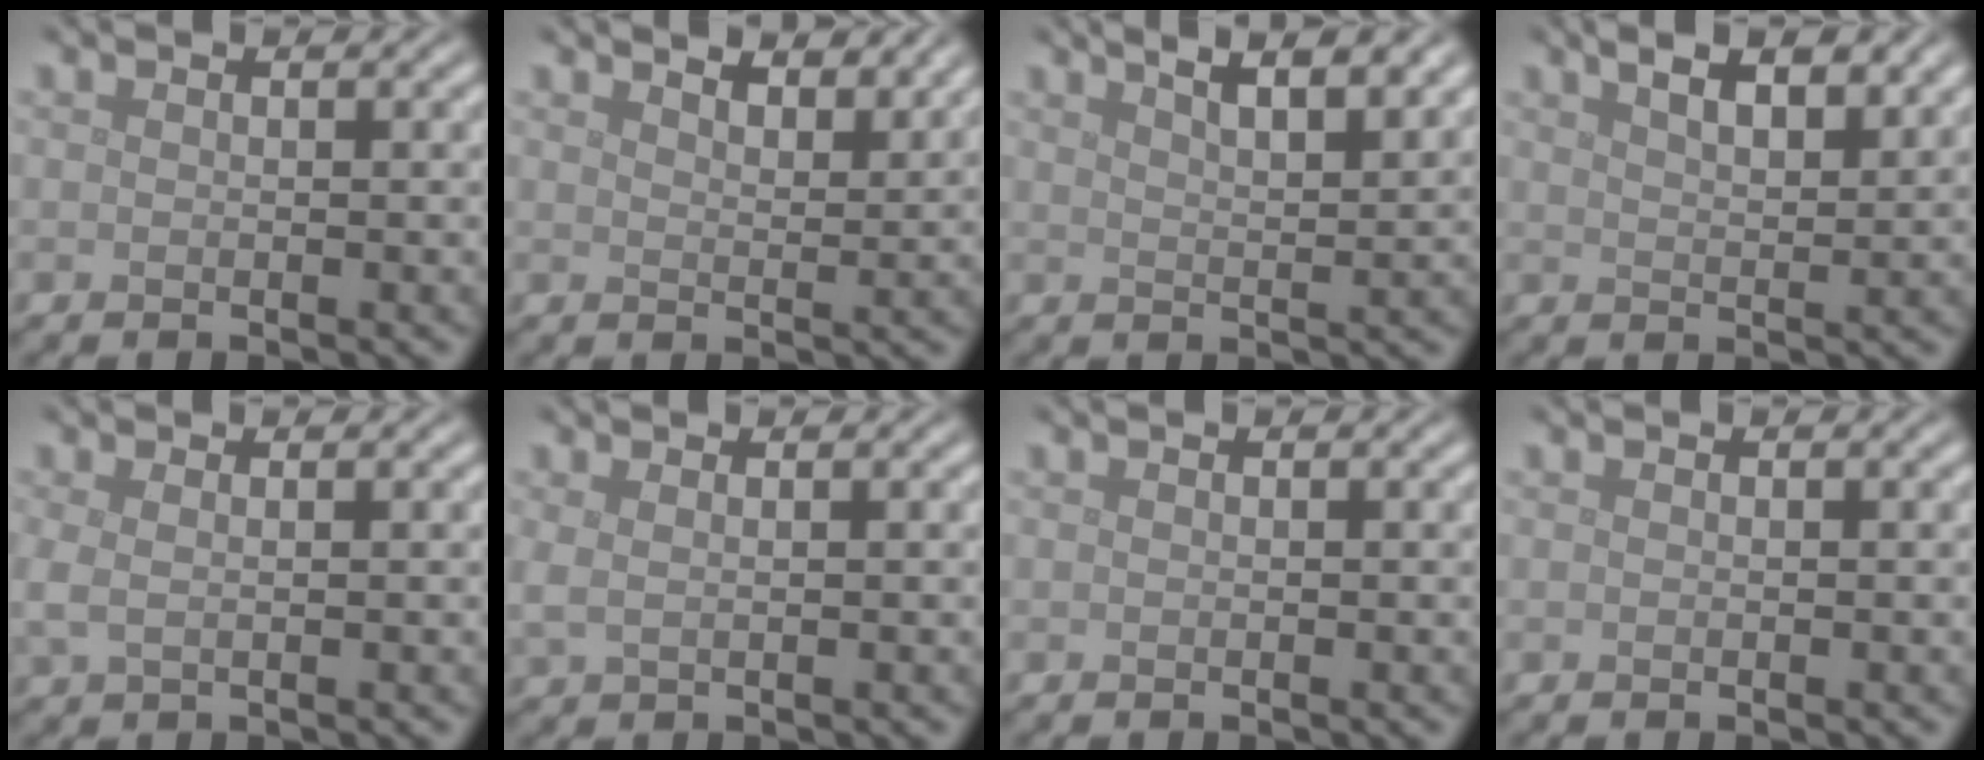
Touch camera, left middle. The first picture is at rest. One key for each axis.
{"total": 4.8, "fx": 4.1, "fy": 1.2, "fz": 2.0, "tx": -0.018, "ty": 0.006, "tz": 0.040}
{"total": 8.3, "fx": 5.4, "fy": 3.0, "fz": 5.4, "tx": -0.042, "ty": 0.037, "tz": 0.050}
{"total": 5.9, "fx": 3.8, "fy": 2.3, "fz": 3.9, "tx": -0.040, "ty": 0.021, "tz": 0.040}
{"total": 1.4, "fx": 0.3, "fy": 0.6, "fz": 1.2, "tx": -0.029, "ty": 0.001, "tz": 0.004}
{"total": 1.2, "fx": 0.5, "fy": 0.5, "fz": 1.0, "tx": -0.019, "ty": 0.000, "tz": 0.011}
{"total": 0.0}
{"total": 0.0}